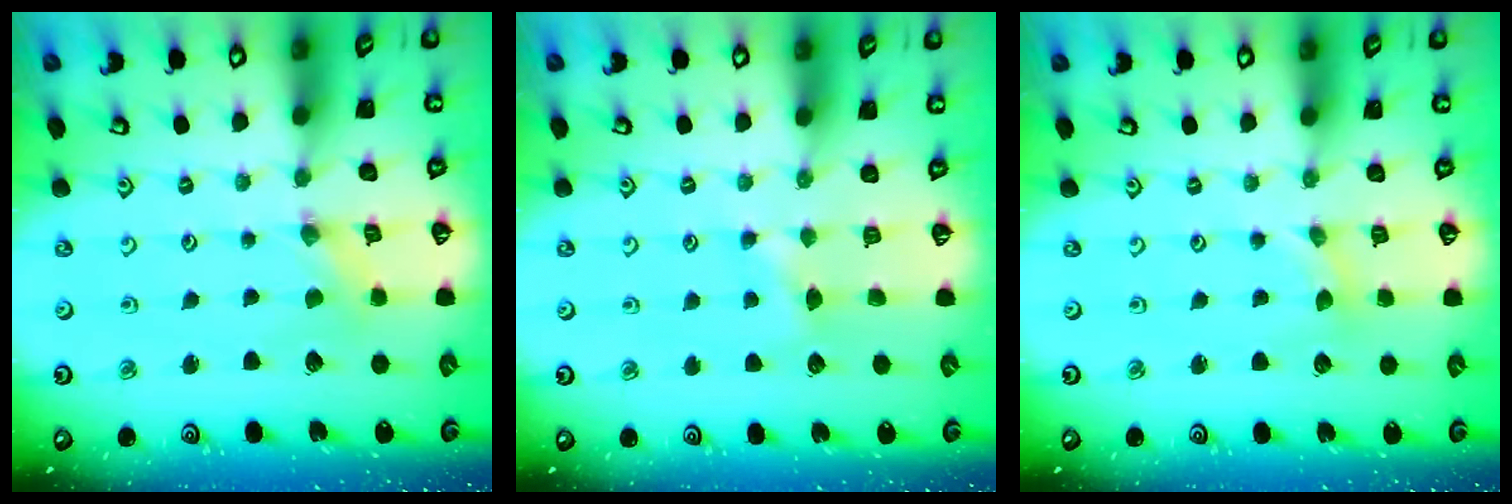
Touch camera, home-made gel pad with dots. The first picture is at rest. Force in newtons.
{"total": 3.7, "press": 3.7, "slide": 0.4}
{"total": 1.1, "press": 1.1, "slide": 0.1}